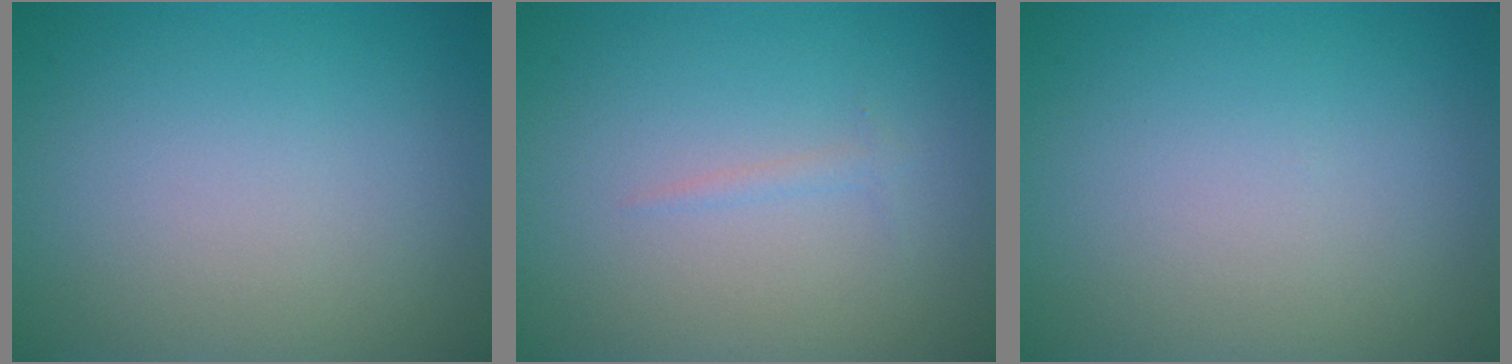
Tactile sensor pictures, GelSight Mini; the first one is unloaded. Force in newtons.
{"total": 0.7, "press": 0.7, "slide": 0.0}
{"total": 0.0}